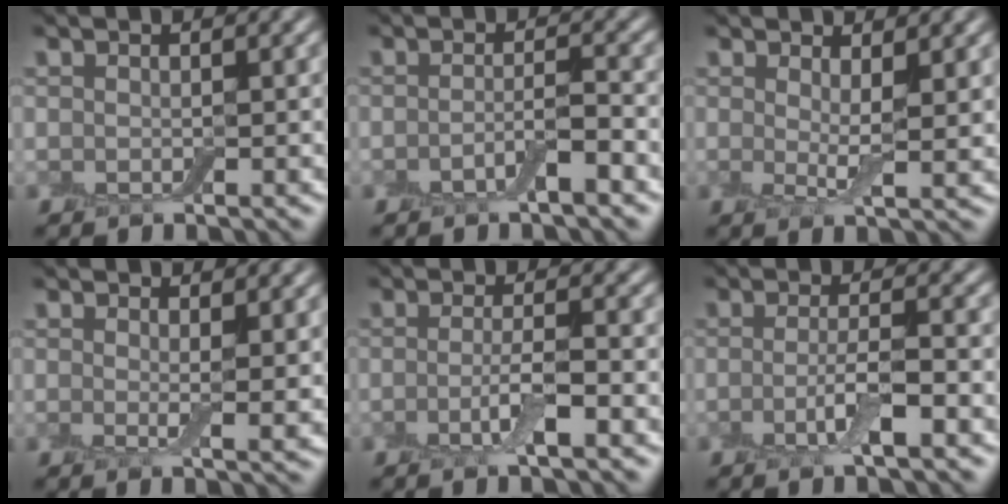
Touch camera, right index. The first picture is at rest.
{"total": 2.2, "force": [-1.1, 0.4, 1.9], "torque": [-0.034, 0.006, -0.026]}
{"total": 2.7, "force": [1.0, 0.5, 2.4], "torque": [-0.044, -0.013, 0.018]}
{"total": 2.0, "force": [0.6, 0.3, 1.9], "torque": [-0.030, -0.012, 0.011]}
{"total": 3.0, "force": [-0.9, 0.6, 2.8], "torque": [-0.055, -0.001, -0.022]}
{"total": 3.4, "force": [-1.0, 0.7, 3.2], "torque": [-0.062, -0.001, -0.024]}